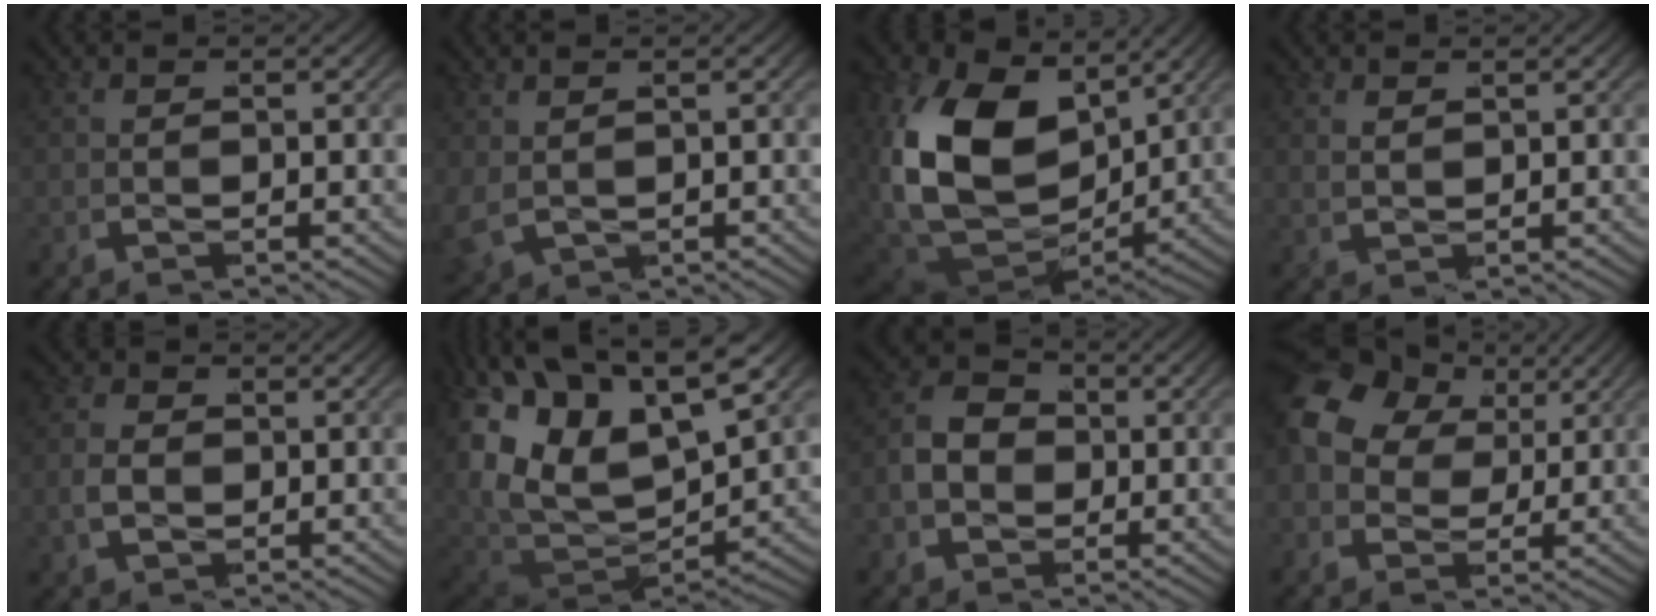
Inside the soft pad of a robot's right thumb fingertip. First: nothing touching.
{"total": 2.2, "force": [0.0, 2.2, 0.6], "torque": [-0.038, -0.010, 0.013]}
{"total": 17.1, "force": [-0.7, 11.5, 12.6], "torque": [-0.302, -0.049, 0.008]}
{"total": 0.9, "force": [0.9, 0.2, 0.1], "torque": [-0.002, 0.003, 0.018]}
{"total": 3.1, "force": [-0.2, 2.7, 1.5], "torque": [-0.039, -0.005, -0.002]}
{"total": 14.7, "force": [0.0, 10.8, 10.0], "torque": [-0.223, -0.030, 0.002]}
{"total": 8.4, "force": [0.1, 6.9, 4.7], "torque": [-0.104, -0.004, -0.005]}
{"total": 11.4, "force": [2.2, 8.8, 6.8], "torque": [-0.157, 0.004, 0.024]}